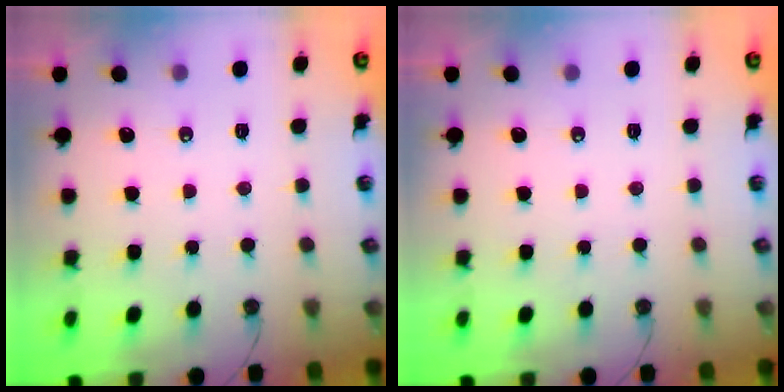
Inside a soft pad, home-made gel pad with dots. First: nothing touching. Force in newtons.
{"total": 0.0}